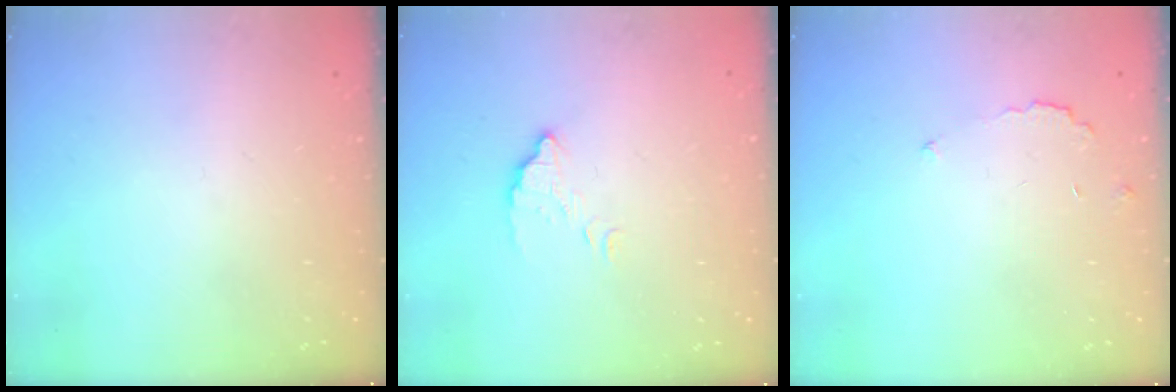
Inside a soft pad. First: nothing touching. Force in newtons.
{"total": 3.5, "press": 3.5, "slide": 0.3}
{"total": 3.1, "press": 3.1, "slide": 0.3}